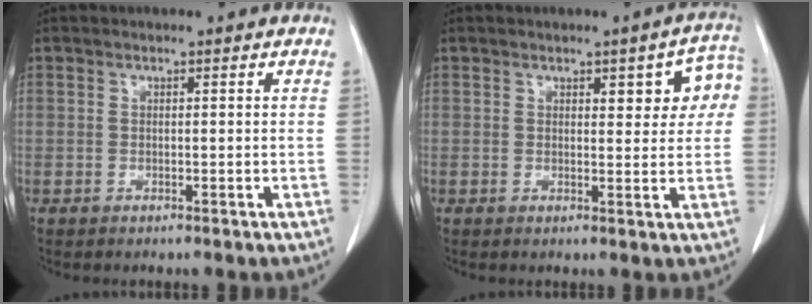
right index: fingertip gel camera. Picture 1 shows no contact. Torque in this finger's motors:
{"motor_torque": [0.52, 0.14, 0.10, 0.03]}